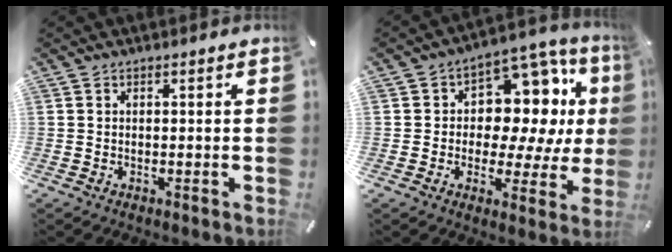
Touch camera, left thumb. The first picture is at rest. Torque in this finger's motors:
{"motor_torque": [2.49, 2.45, 1.29, -0.15, 0.16]}